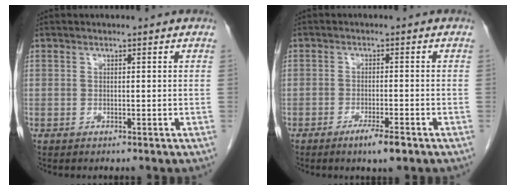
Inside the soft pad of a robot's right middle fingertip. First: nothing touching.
{"total": 3.7, "force": [-2.4, 0.4, 2.8], "torque": [-0.049, -0.005, -0.039]}